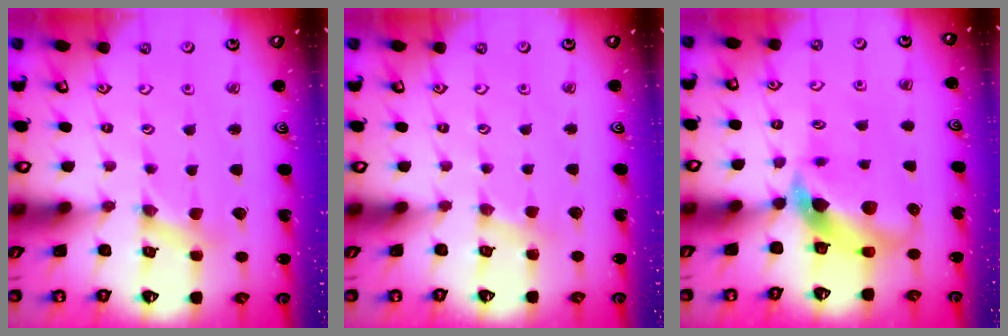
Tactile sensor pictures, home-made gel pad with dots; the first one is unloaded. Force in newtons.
{"total": 1.9, "press": 1.8, "slide": 0.3}
{"total": 10.1, "press": 10.0, "slide": 1.5}